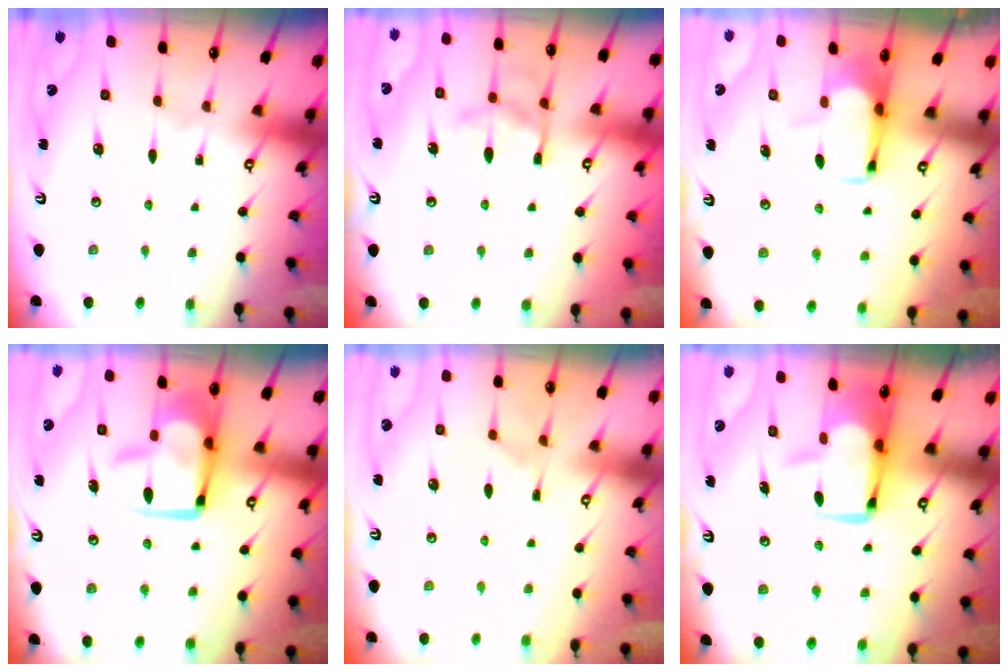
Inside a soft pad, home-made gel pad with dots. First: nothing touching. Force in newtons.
{"total": 12.2, "press": 12.2, "slide": 1.2}
{"total": 1.9, "press": 1.8, "slide": 0.5}
{"total": 12.3, "press": 12.2, "slide": 1.5}
{"total": 2.2, "press": 1.8, "slide": 1.3}
{"total": 8.3, "press": 8.1, "slide": 1.4}